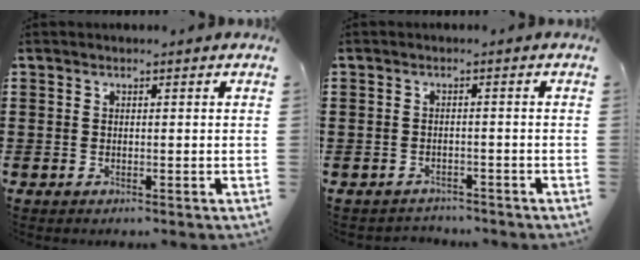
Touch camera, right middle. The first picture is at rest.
{"total": 1.8, "force": [-1.7, 0.5, -0.3], "torque": [0.000, 0.002, -0.040]}